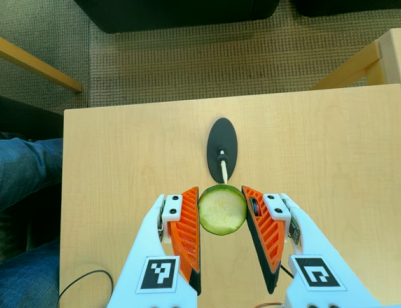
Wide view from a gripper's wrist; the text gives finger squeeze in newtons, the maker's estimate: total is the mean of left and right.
{"total": 7.9, "left": 7.7, "right": 8.0}